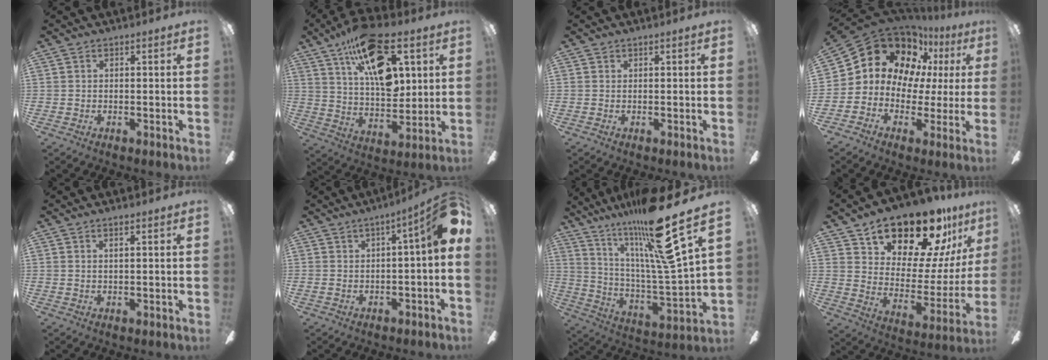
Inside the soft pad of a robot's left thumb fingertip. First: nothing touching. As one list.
[{"total": 20.5, "force": [10.6, 9.4, 14.8], "torque": [-0.246, -0.043, 0.178]}, {"total": 0.0}, {"total": 16.2, "force": [8.6, 11.3, 7.7], "torque": [-0.156, -0.052, 0.163]}, {"total": 1.4, "force": [0.6, 0.1, 1.3], "torque": [-0.027, 0.000, 0.010]}, {"total": 7.1, "force": [1.4, 1.1, 6.9], "torque": [-0.099, -0.007, 0.024]}, {"total": 25.0, "force": [17.1, 3.8, 17.9], "torque": [-0.292, -0.095, 0.262]}, {"total": 20.7, "force": [17.1, 7.9, 8.5], "torque": [-0.132, -0.129, 0.294]}]